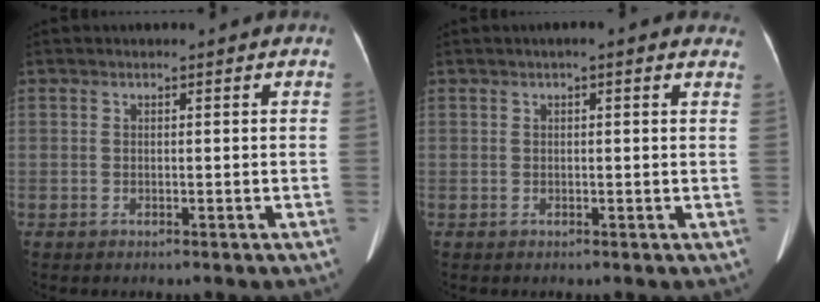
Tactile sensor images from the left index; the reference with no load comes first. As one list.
[{"total": 3.7, "force": [2.5, 0.8, 2.6], "torque": [-0.021, 0.019, 0.021]}]